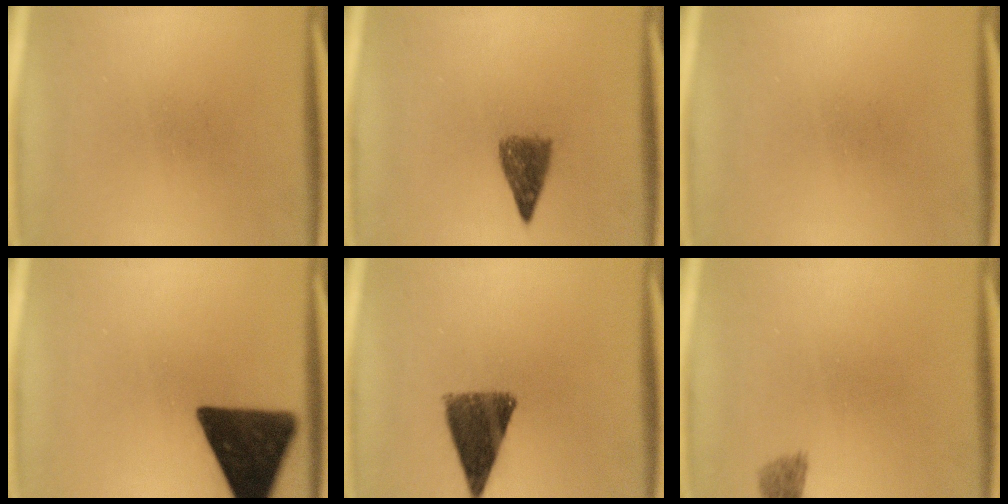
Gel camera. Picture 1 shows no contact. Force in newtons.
{"total": 4.0}
{"total": 0.0}
{"total": 15.9}
{"total": 10.1}
{"total": 1.9}